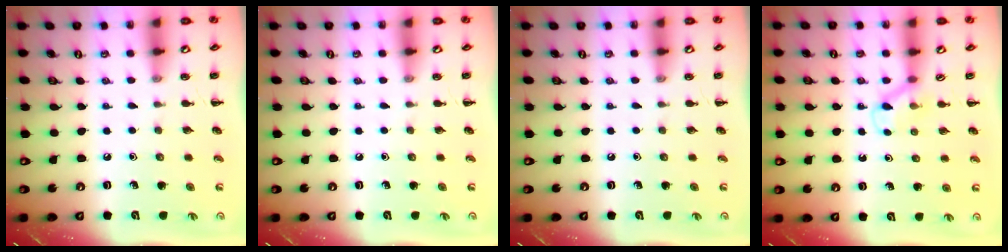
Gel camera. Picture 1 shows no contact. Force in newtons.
{"total": 0.0}
{"total": 0.0}
{"total": 4.0, "press": 3.8, "slide": 1.2}